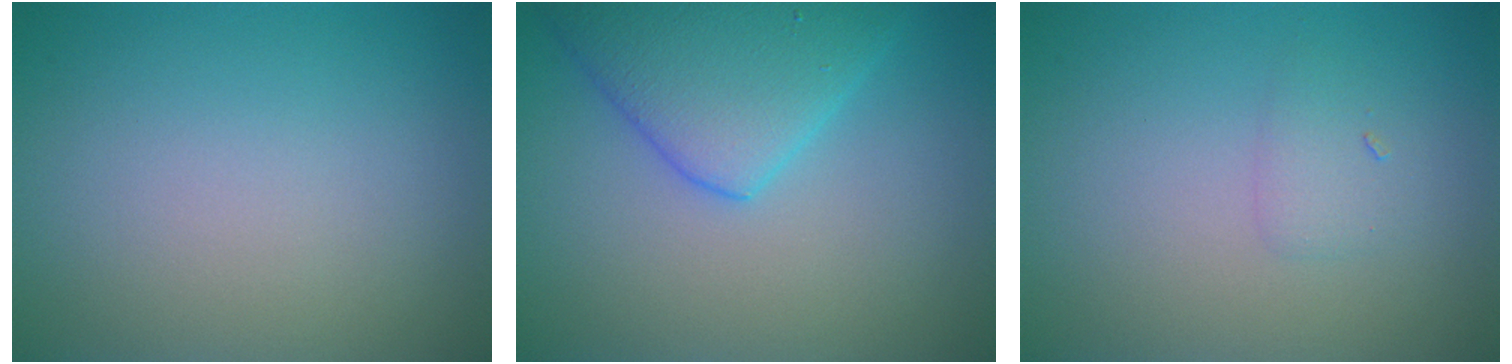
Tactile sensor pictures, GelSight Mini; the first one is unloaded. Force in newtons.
{"total": 5.8, "press": 5.8, "slide": 0.3}
{"total": 1.2, "press": 1.2, "slide": 0.1}